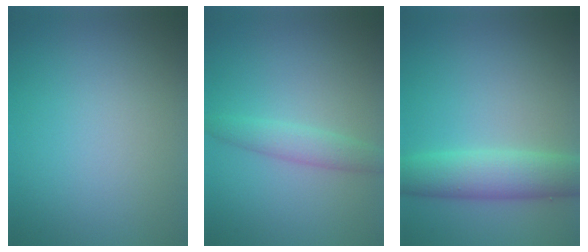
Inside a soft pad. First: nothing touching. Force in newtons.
{"total": 2.3, "press": 2.3, "slide": 0.1}
{"total": 5.3, "press": 5.3, "slide": 0.2}